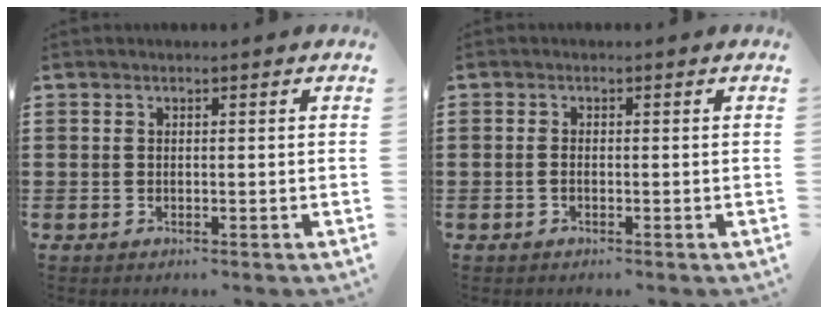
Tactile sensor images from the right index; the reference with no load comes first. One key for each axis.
{"total": 0.8, "fx": -0.5, "fy": 0.3, "fz": 0.6, "tx": -0.013, "ty": -0.003, "tz": -0.009}